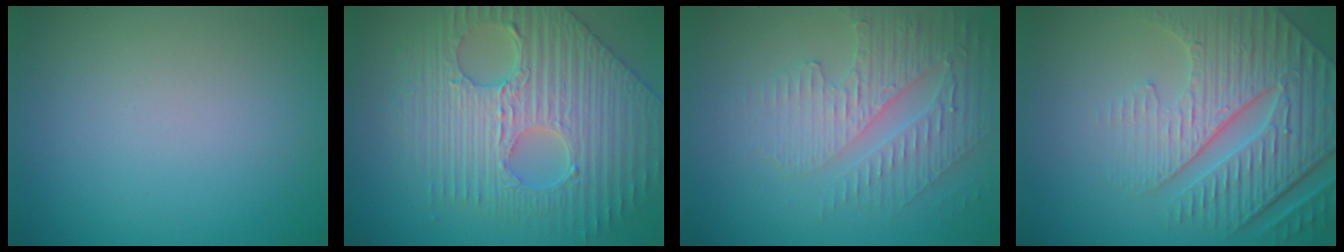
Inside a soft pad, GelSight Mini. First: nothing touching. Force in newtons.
{"total": 8.2, "press": 6.7, "slide": 4.6}
{"total": 3.7, "press": 3.5, "slide": 1.4}
{"total": 8.4, "press": 5.9, "slide": 5.9}